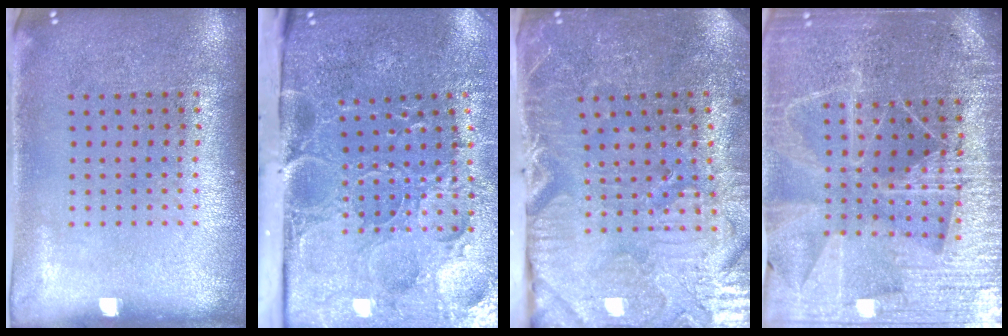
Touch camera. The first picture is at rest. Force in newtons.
{"total": 5.4, "press": 4.1, "slide": 3.5}
{"total": 3.9, "press": 3.9, "slide": 0.5}
{"total": 5.0, "press": 4.6, "slide": 2.1}